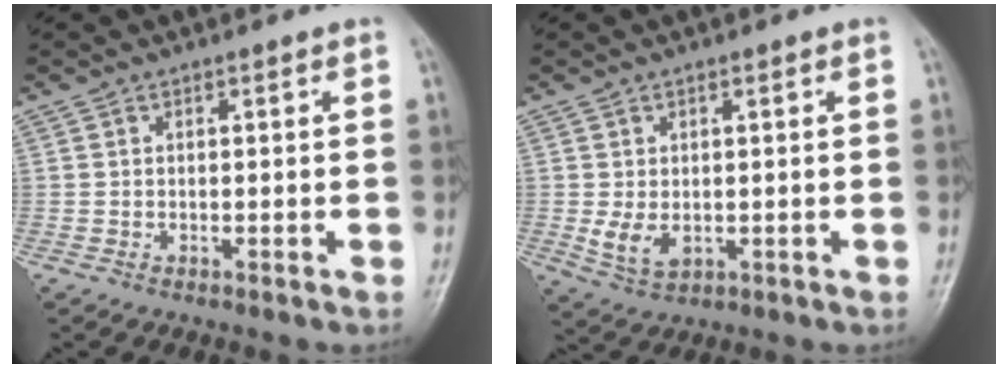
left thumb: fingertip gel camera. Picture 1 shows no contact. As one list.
[{"total": 4.9, "force": [-0.2, 3.2, 3.8], "torque": [-0.064, -0.012, 0.006]}]